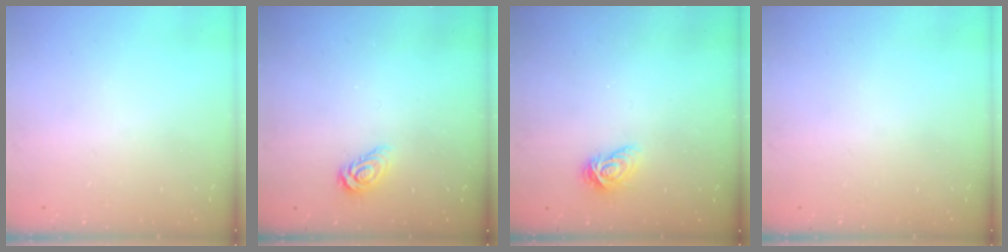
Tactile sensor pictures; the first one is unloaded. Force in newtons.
{"total": 5.1, "press": 5.1, "slide": 0.4}
{"total": 5.6, "press": 5.6, "slide": 0.1}
{"total": 0.0}